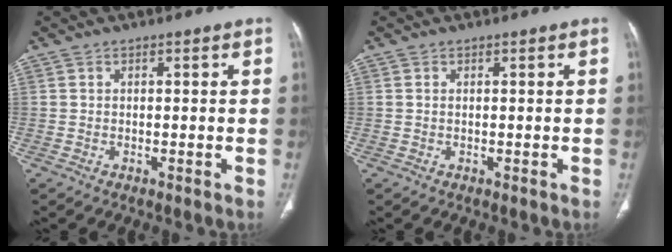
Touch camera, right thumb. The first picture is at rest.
{"total": 0.0}